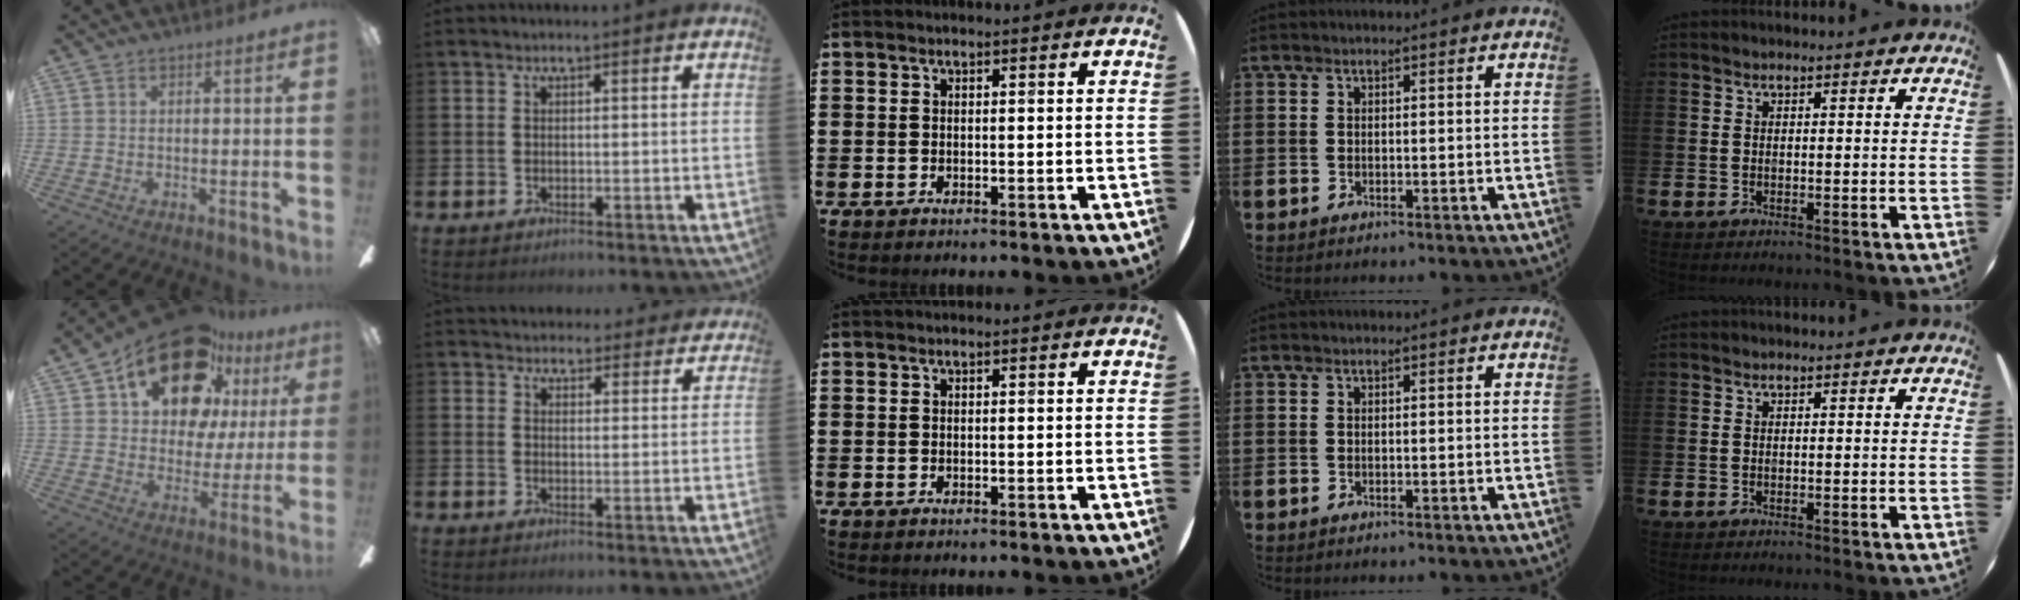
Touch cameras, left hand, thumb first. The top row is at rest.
{"thumb": {"total": 22.5, "force": [14.1, 11.5, 13.2], "torque": [-0.223, -0.081, 0.246]}, "index": {"total": 4.0, "force": [3.8, 1.3, -0.1], "torque": [0.000, -0.023, 0.067]}}